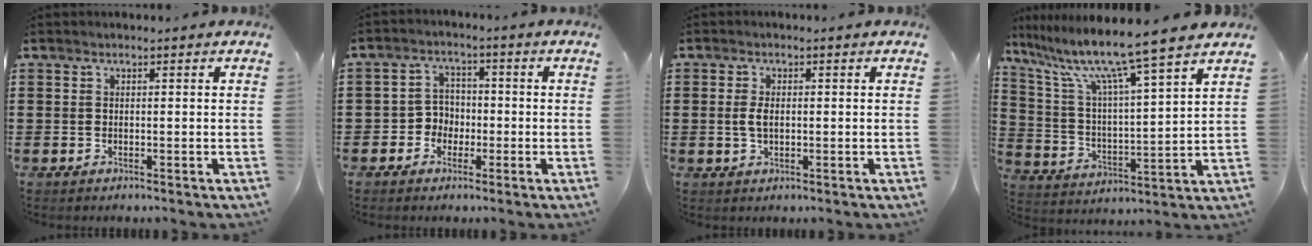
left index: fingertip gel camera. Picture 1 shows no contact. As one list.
[{"total": 3.8, "force": [-1.6, 3.4, 1.0], "torque": [-0.031, 0.010, -0.035]}, {"total": 2.6, "force": [0.0, 1.4, 2.2], "torque": [-0.055, 0.002, -0.003]}, {"total": 10.5, "force": [8.7, -0.6, 5.8], "torque": [-0.147, -0.058, 0.140]}]